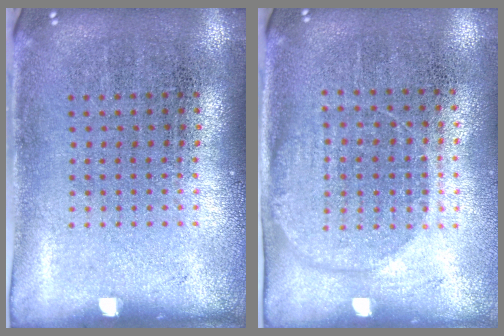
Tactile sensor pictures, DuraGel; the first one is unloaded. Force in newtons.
{"total": 1.5, "press": 1.4, "slide": 0.8}